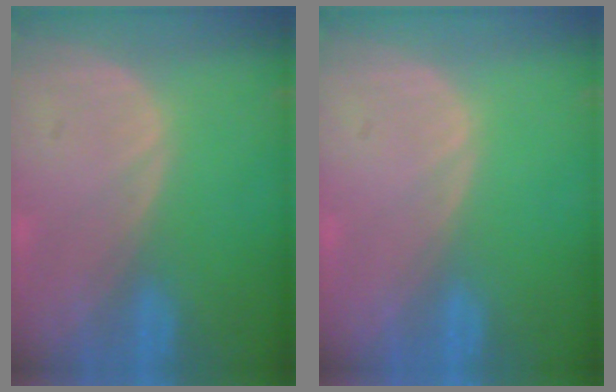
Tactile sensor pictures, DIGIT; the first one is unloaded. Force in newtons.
{"total": 0.0}